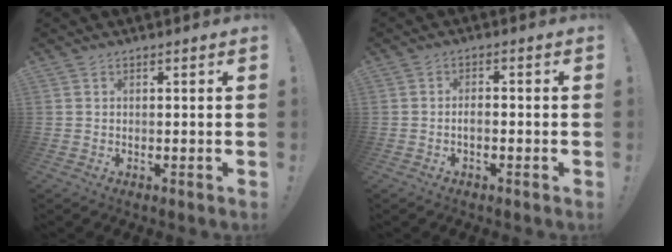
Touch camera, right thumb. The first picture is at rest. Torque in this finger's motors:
{"motor_torque": [-0.06, -0.05, -0.08, 0.18, 0.08]}